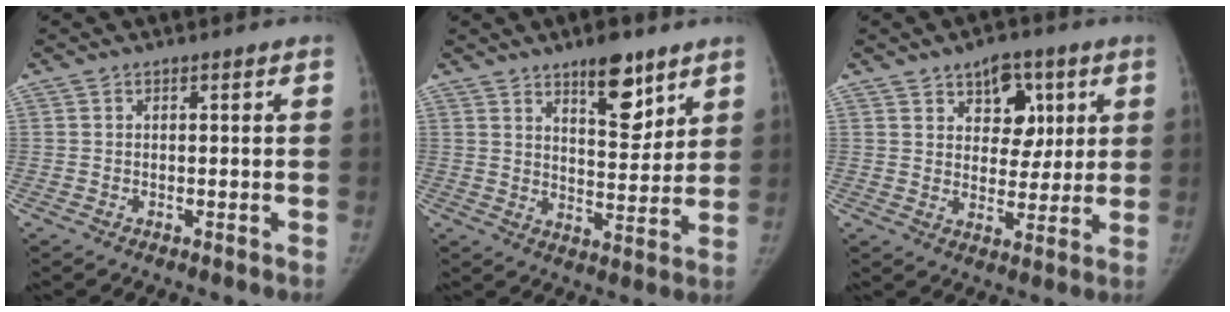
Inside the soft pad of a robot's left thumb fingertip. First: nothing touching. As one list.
[{"total": 10.3, "force": [6.8, 4.0, 6.6], "torque": [-0.074, -0.048, 0.109]}, {"total": 9.4, "force": [4.3, 6.3, 5.6], "torque": [-0.039, -0.018, 0.063]}]